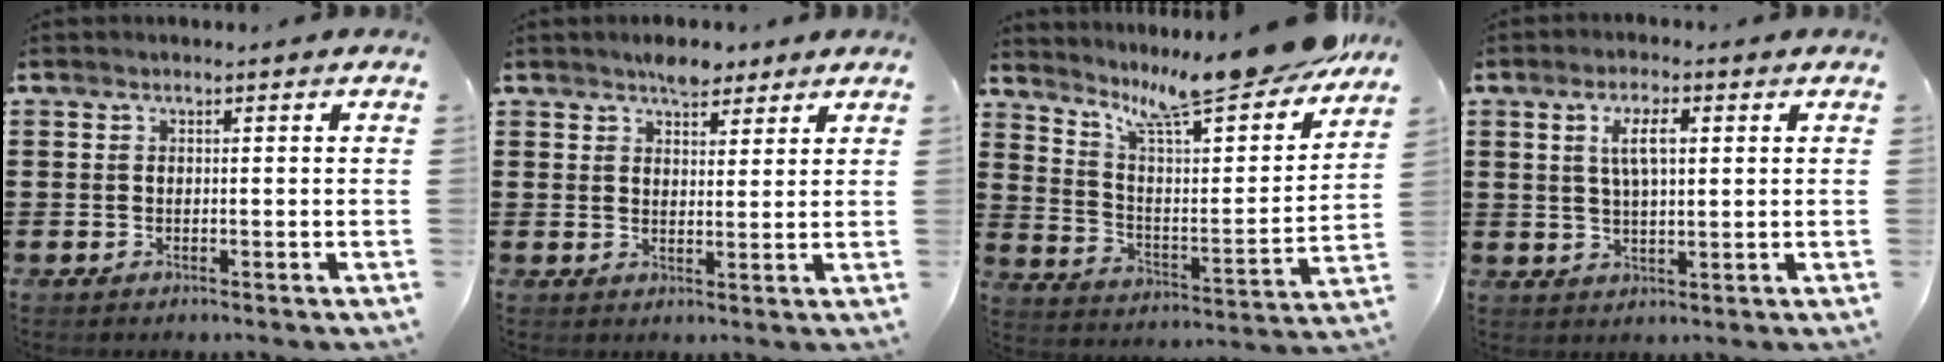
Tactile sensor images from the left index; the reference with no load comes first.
{"total": 3.9, "force": [3.4, 1.6, 1.2], "torque": [-0.024, 0.000, 0.061]}
{"total": 13.3, "force": [11.3, 0.8, 6.9], "torque": [-0.137, -0.080, 0.183]}
{"total": 4.8, "force": [1.5, 1.8, 4.2], "torque": [-0.090, 0.010, 0.023]}